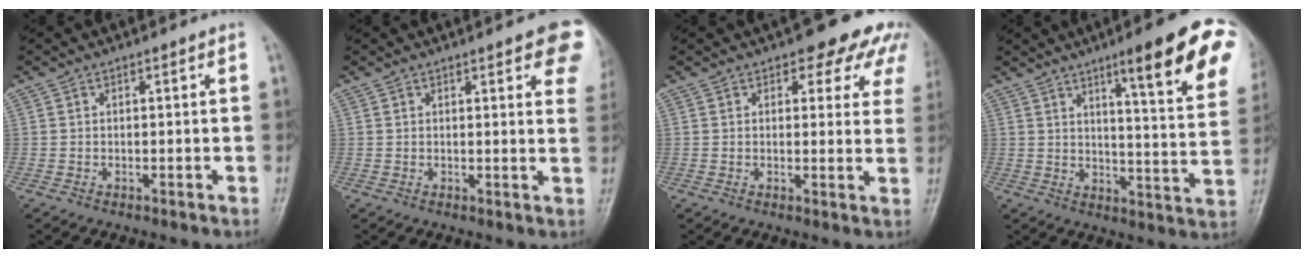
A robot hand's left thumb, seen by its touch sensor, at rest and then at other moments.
{"total": 9.4, "force": [5.0, 2.8, 7.4], "torque": [-0.058, -0.012, 0.050]}
{"total": 9.7, "force": [6.5, 4.6, 5.5], "torque": [-0.018, -0.023, 0.062]}
{"total": 18.1, "force": [9.7, 2.8, 15.0], "torque": [-0.163, -0.044, 0.130]}